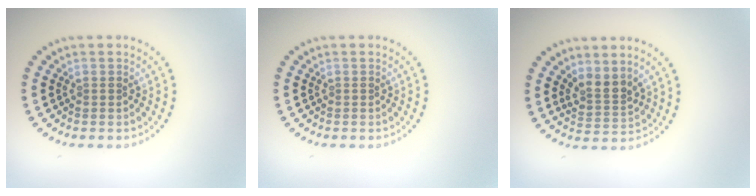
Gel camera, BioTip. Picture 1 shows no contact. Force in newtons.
{"total": 0.0}
{"total": 2.5, "press": 1.8, "slide": 1.7}